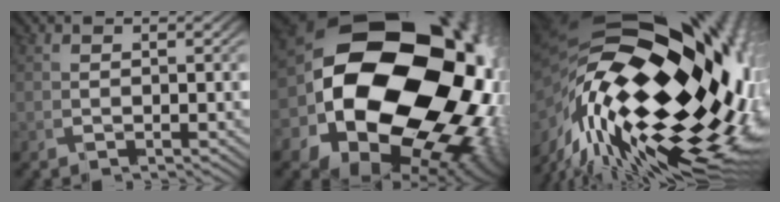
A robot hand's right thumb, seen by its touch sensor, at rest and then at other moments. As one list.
[{"total": 35.0, "force": [-0.8, 24.2, 25.2], "torque": [-0.411, -0.094, 0.021]}, {"total": 28.5, "force": [1.5, 18.4, 21.8], "torque": [-0.344, -0.038, 0.029]}]